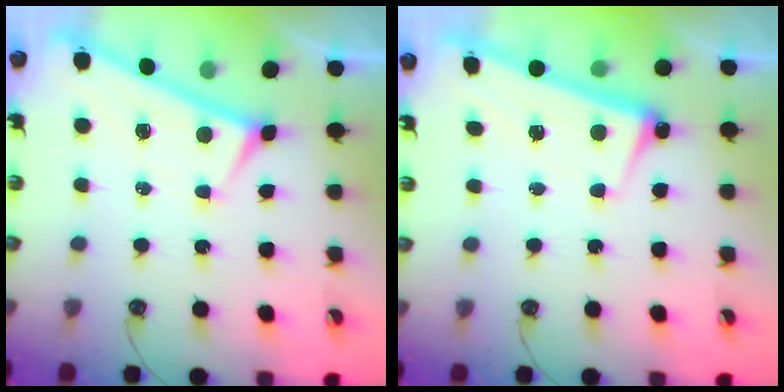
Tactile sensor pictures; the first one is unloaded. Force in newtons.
{"total": 2.6, "press": 2.4, "slide": 0.9}